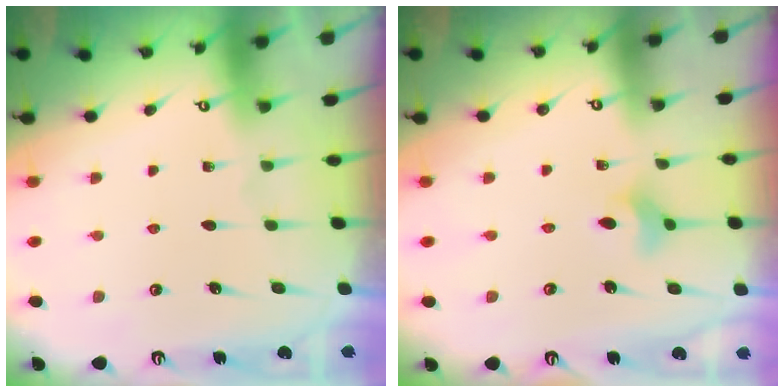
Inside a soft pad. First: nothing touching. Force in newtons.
{"total": 3.7, "press": 3.6, "slide": 0.7}